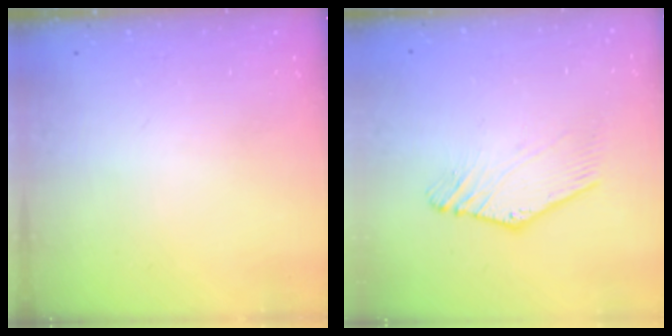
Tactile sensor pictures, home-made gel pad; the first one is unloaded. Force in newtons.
{"total": 1.0, "press": 0.9, "slide": 0.2}